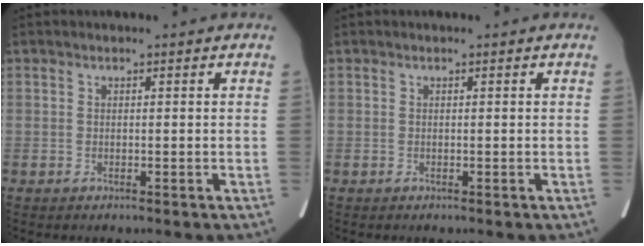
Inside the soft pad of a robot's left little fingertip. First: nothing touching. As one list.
[{"total": 0.0}]